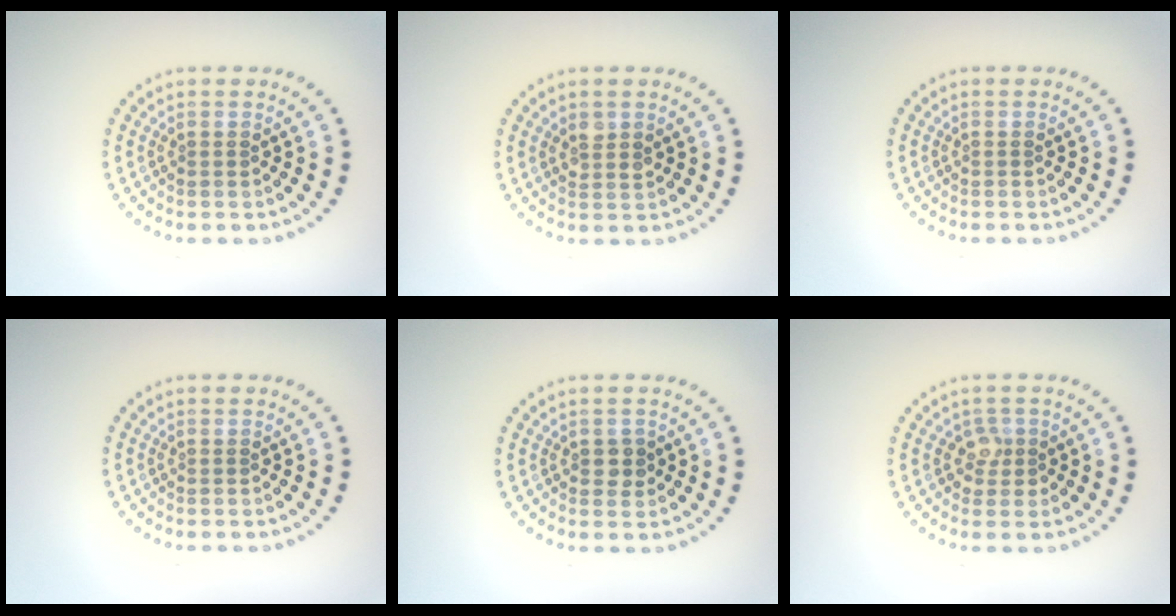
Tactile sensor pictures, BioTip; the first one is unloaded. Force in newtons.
{"total": 1.4, "press": 1.3, "slide": 0.5}
{"total": 0.0}
{"total": 0.0}
{"total": 1.3, "press": 1.3, "slide": 0.3}
{"total": 1.7, "press": 1.4, "slide": 0.9}